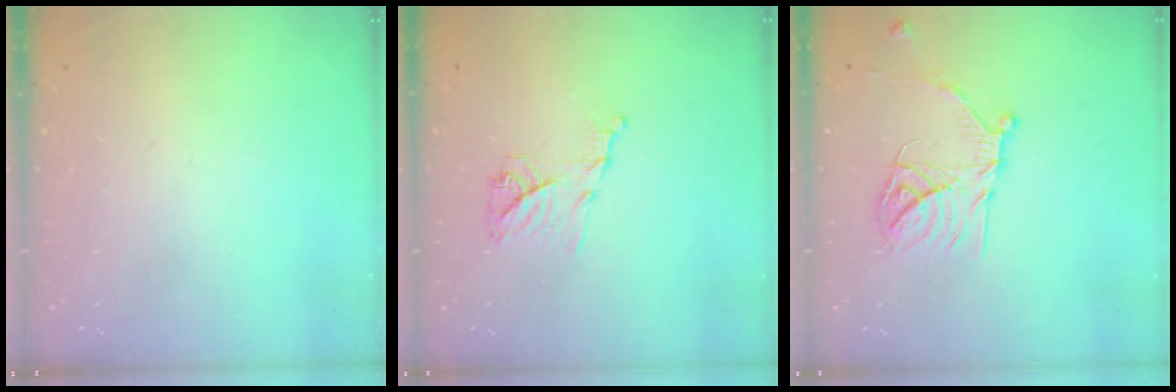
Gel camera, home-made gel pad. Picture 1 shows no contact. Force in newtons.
{"total": 10.3, "press": 10.3, "slide": 0.5}
{"total": 15.9, "press": 15.9, "slide": 1.5}